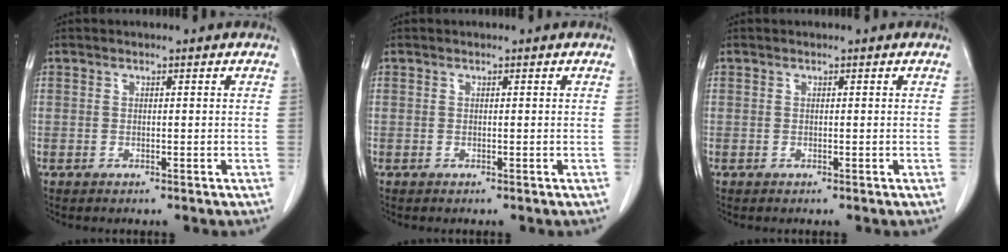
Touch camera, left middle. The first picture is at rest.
{"total": 0.0}
{"total": 0.0}